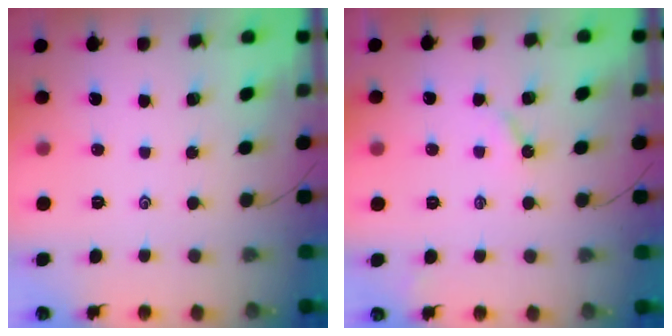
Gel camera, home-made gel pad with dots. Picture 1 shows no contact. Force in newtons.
{"total": 2.6, "press": 2.6, "slide": 0.4}